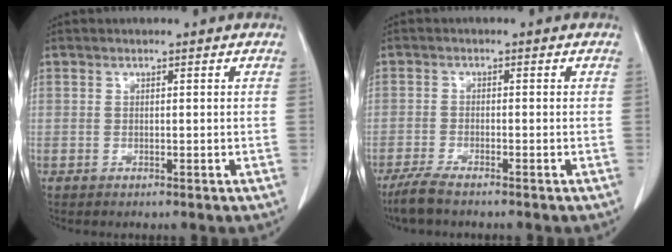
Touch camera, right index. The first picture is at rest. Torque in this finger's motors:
{"motor_torque": [0.11, -0.02, 0.08, 0.02]}